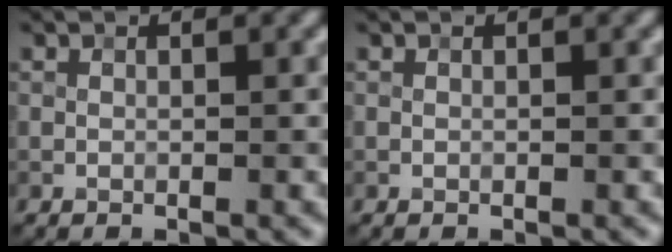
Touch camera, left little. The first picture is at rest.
{"total": 0.0}